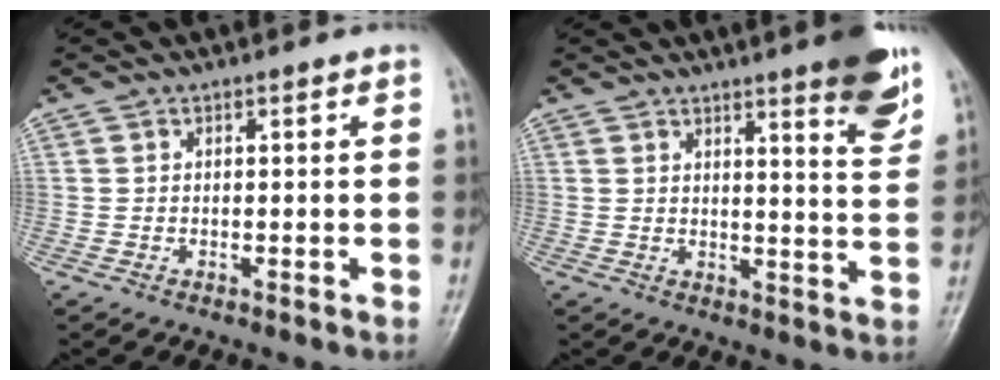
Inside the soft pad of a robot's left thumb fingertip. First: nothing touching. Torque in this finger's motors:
{"motor_torque": [1.31, 0.59, 0.87, -0.80, 0.02]}